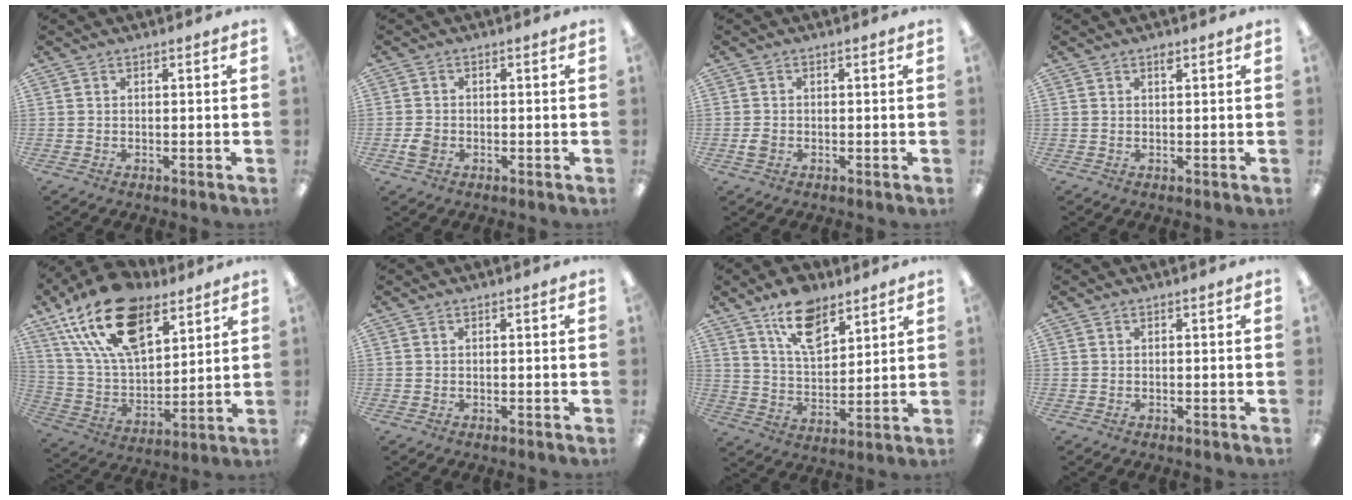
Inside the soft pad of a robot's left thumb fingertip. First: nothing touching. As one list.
[{"total": 2.6, "force": [-0.8, 2.1, 1.4], "torque": [-0.023, 0.005, -0.014]}, {"total": 1.9, "force": [-0.5, 1.5, 1.1], "torque": [-0.018, 0.002, -0.008]}, {"total": 1.2, "force": [0.9, 0.3, 0.8], "torque": [-0.011, -0.003, 0.014]}, {"total": 22.2, "force": [13.1, 11.5, 13.6], "torque": [-0.261, -0.058, 0.235]}, {"total": 0.0}, {"total": 12.7, "force": [8.6, 6.3, 6.9], "torque": [-0.108, -0.037, 0.153]}, {"total": 0.0}]